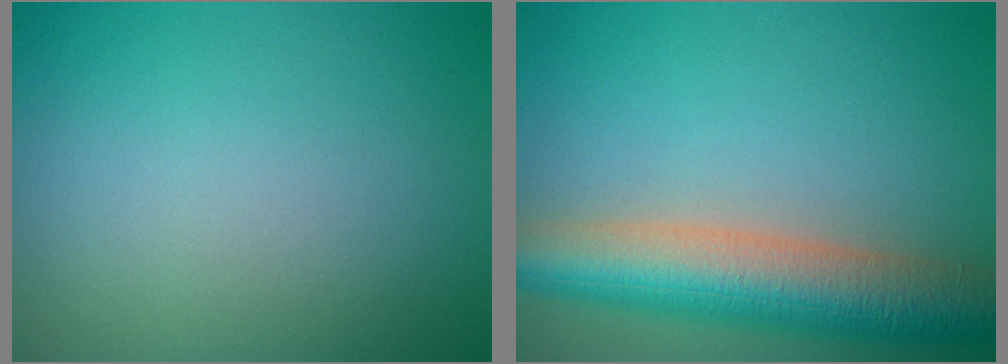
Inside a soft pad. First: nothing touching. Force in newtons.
{"total": 9.3, "press": 9.3, "slide": 0.4}